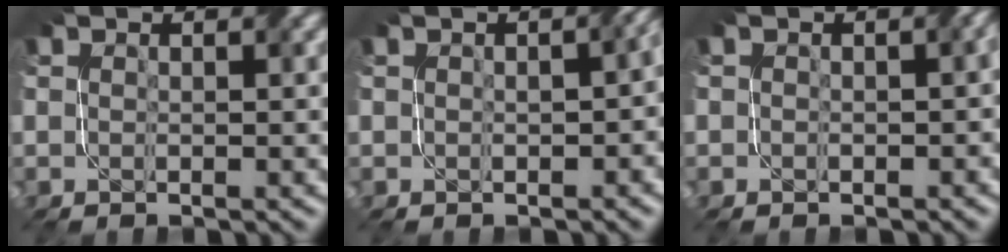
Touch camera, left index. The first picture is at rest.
{"total": 4.1, "force": [0.1, 2.2, 3.5], "torque": [-0.023, 0.000, 0.013]}
{"total": 2.0, "force": [0.2, 1.3, 1.5], "torque": [-0.016, -0.003, 0.000]}